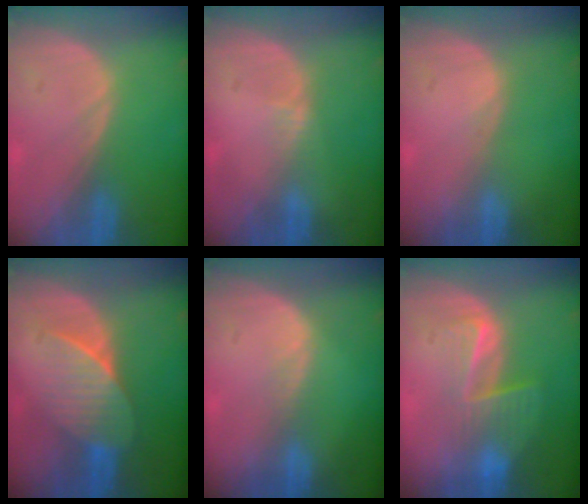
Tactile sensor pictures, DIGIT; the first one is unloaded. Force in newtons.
{"total": 0.8, "press": 0.8, "slide": 0.4}
{"total": 0.0}
{"total": 7.3, "press": 6.8, "slide": 2.7}
{"total": 1.5, "press": 1.0, "slide": 1.1}
{"total": 6.9, "press": 6.0, "slide": 3.5}